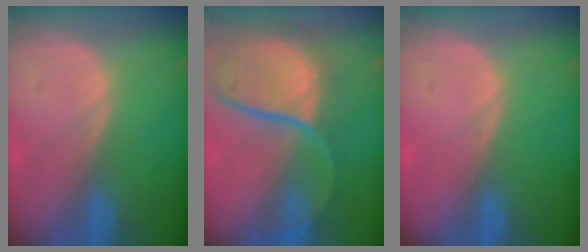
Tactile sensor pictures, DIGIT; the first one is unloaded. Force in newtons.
{"total": 12.0, "press": 9.9, "slide": 6.9}
{"total": 0.0}